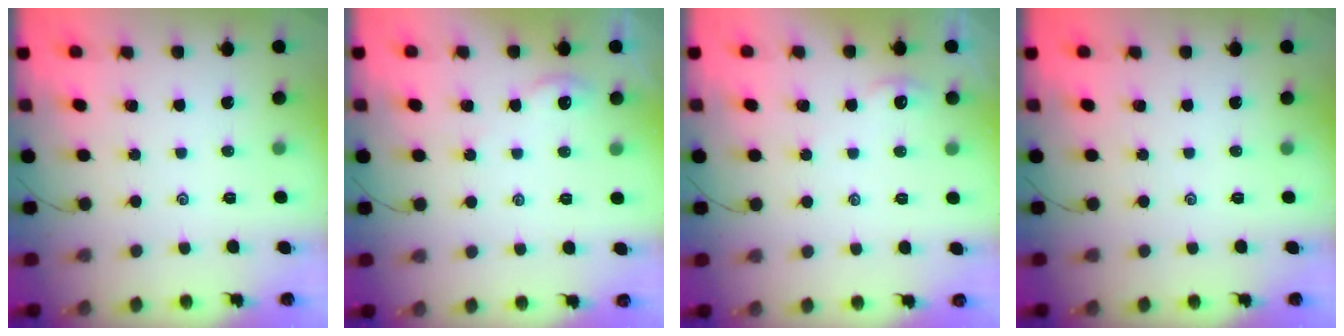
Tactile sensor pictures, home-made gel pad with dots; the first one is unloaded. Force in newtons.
{"total": 2.2, "press": 2.2, "slide": 0.4}
{"total": 2.5, "press": 2.5, "slide": 0.3}
{"total": 0.0}